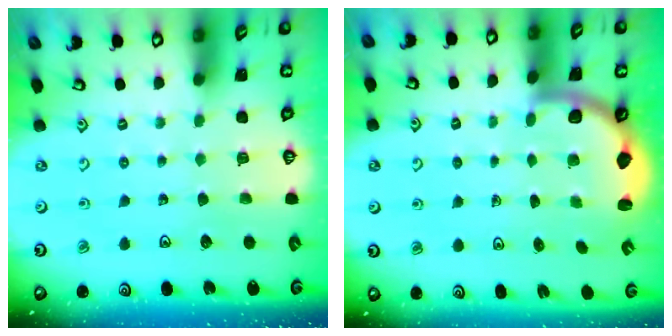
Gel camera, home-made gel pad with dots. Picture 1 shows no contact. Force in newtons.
{"total": 2.6, "press": 2.5, "slide": 0.6}